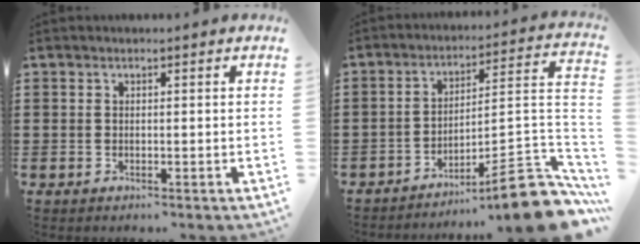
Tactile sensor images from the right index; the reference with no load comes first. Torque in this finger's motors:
{"motor_torque": [0.65, -0.63, 0.74, 0.10]}